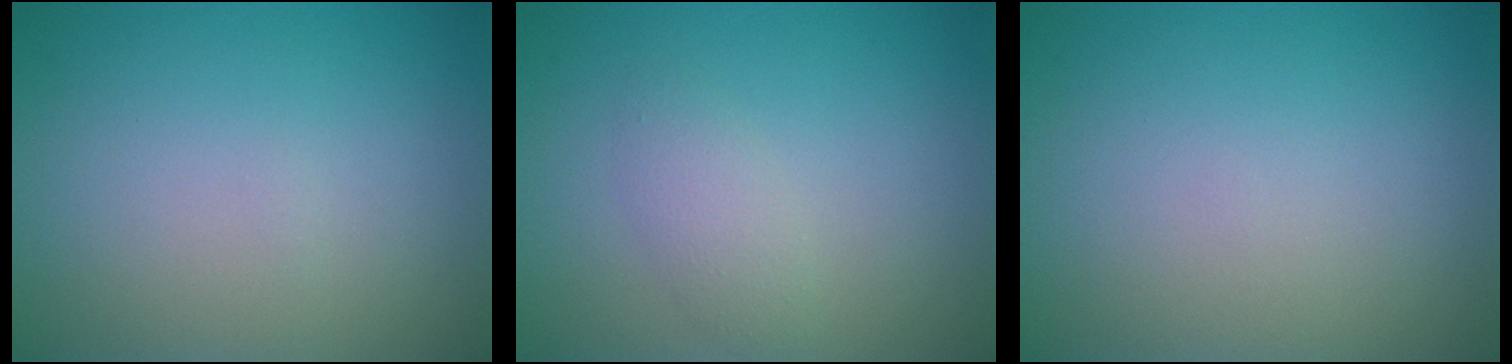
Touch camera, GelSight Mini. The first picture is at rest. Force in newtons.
{"total": 1.7, "press": 1.7, "slide": 0.1}
{"total": 0.0}